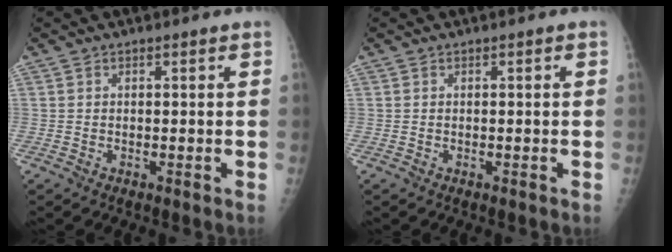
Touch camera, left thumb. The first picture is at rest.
{"total": 0.0}